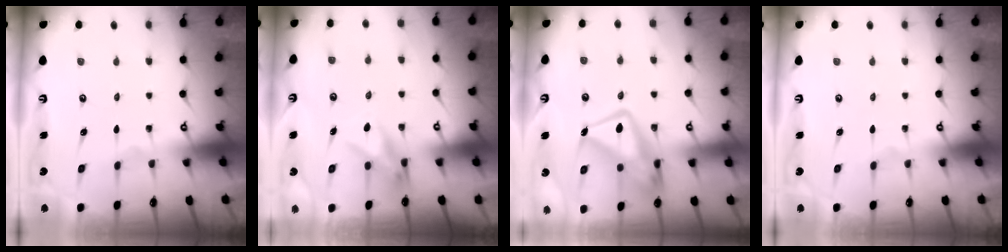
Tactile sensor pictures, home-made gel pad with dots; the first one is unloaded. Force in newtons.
{"total": 8.4, "press": 8.4, "slide": 0.9}
{"total": 15.2, "press": 15.2, "slide": 1.5}
{"total": 0.0}